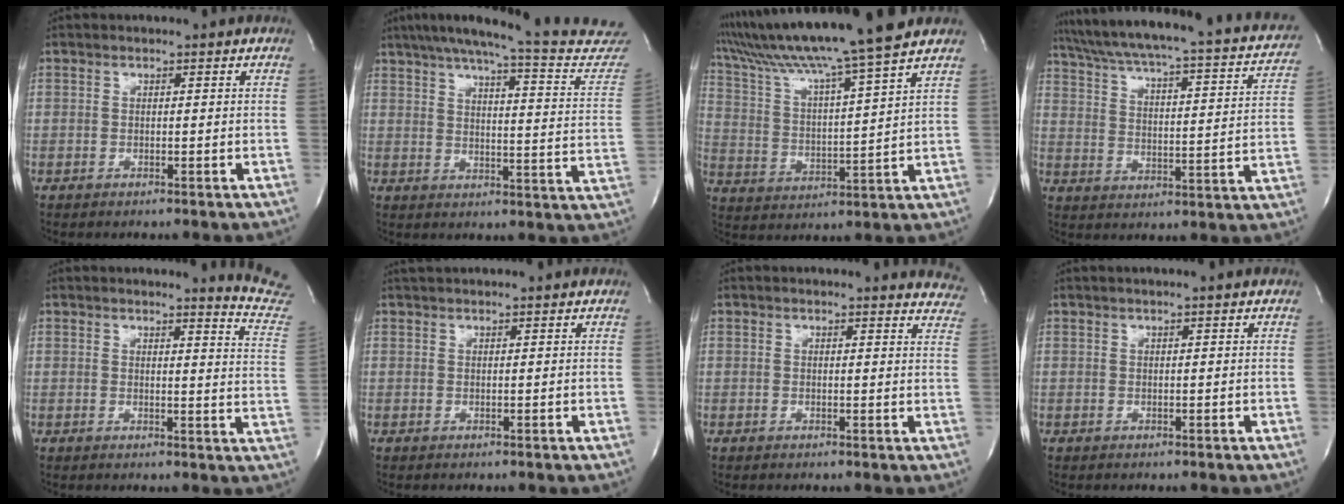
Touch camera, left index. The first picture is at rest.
{"total": 24.3, "force": [22.4, 1.5, 9.4], "torque": [-0.131, -0.067, 0.262]}
{"total": 18.3, "force": [15.6, -2.0, 9.3], "torque": [-0.175, -0.008, 0.248]}
{"total": 27.3, "force": [23.4, 4.0, 13.4], "torque": [-0.212, -0.029, 0.292]}
{"total": 9.4, "force": [9.3, -1.2, 0.8], "torque": [-0.005, -0.114, 0.074]}
{"total": 2.1, "force": [2.0, -0.2, 0.7], "torque": [-0.008, 0.022, 0.038]}
{"total": 9.6, "force": [9.4, 1.5, 1.7], "torque": [0.012, -0.047, 0.063]}
{"total": 1.0, "force": [0.6, -0.3, 0.7], "torque": [-0.019, 0.004, 0.019]}